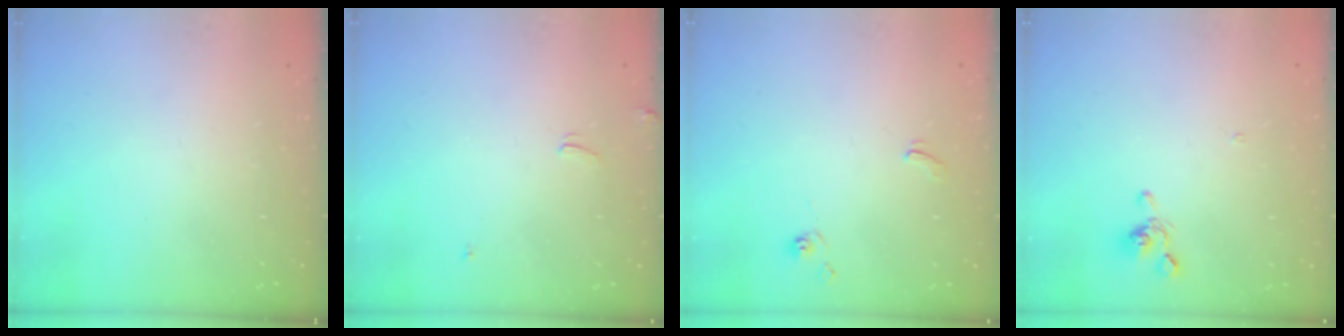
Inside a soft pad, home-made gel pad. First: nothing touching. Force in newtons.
{"total": 3.5, "press": 3.5, "slide": 0.4}
{"total": 2.6, "press": 2.6, "slide": 0.5}
{"total": 0.8, "press": 0.5, "slide": 0.6}